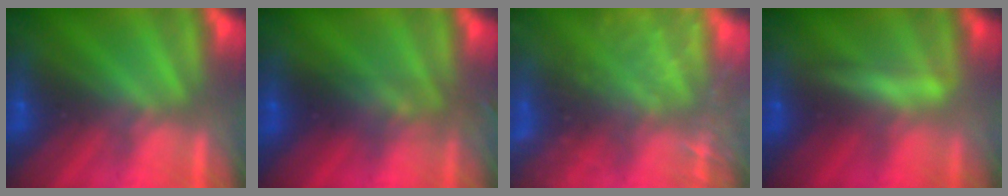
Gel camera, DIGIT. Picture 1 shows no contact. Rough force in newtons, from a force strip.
{"total": 2.8}
{"total": 6.1}
{"total": 2.1}